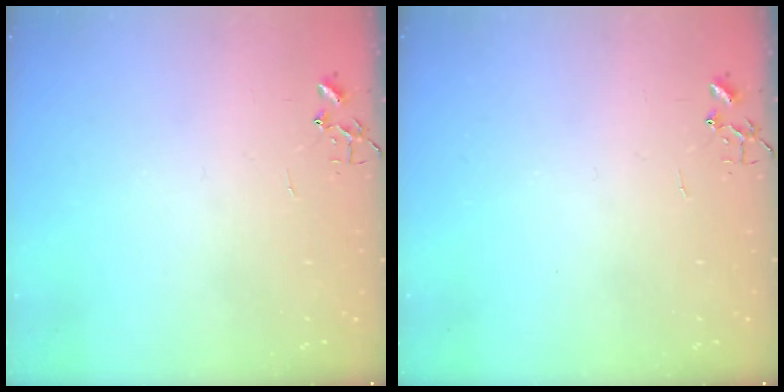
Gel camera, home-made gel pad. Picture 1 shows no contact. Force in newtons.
{"total": 0.0}